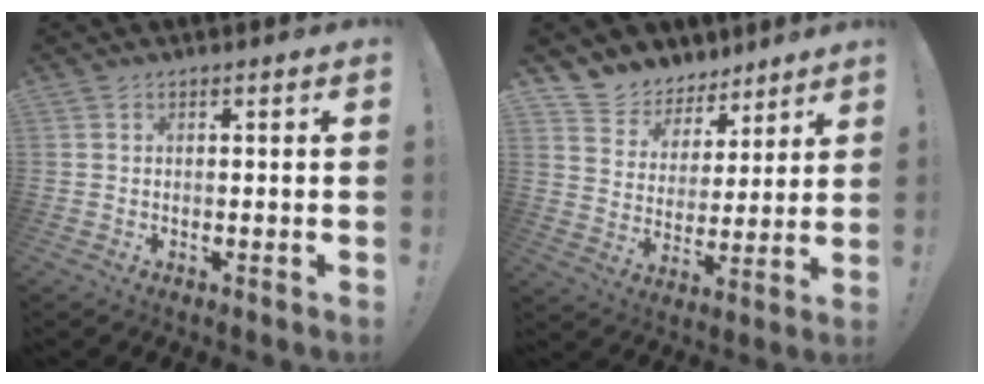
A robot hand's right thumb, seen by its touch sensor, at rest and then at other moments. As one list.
[{"total": 8.2, "force": [6.0, 5.6, 0.3], "torque": [-0.011, -0.056, 0.119]}]